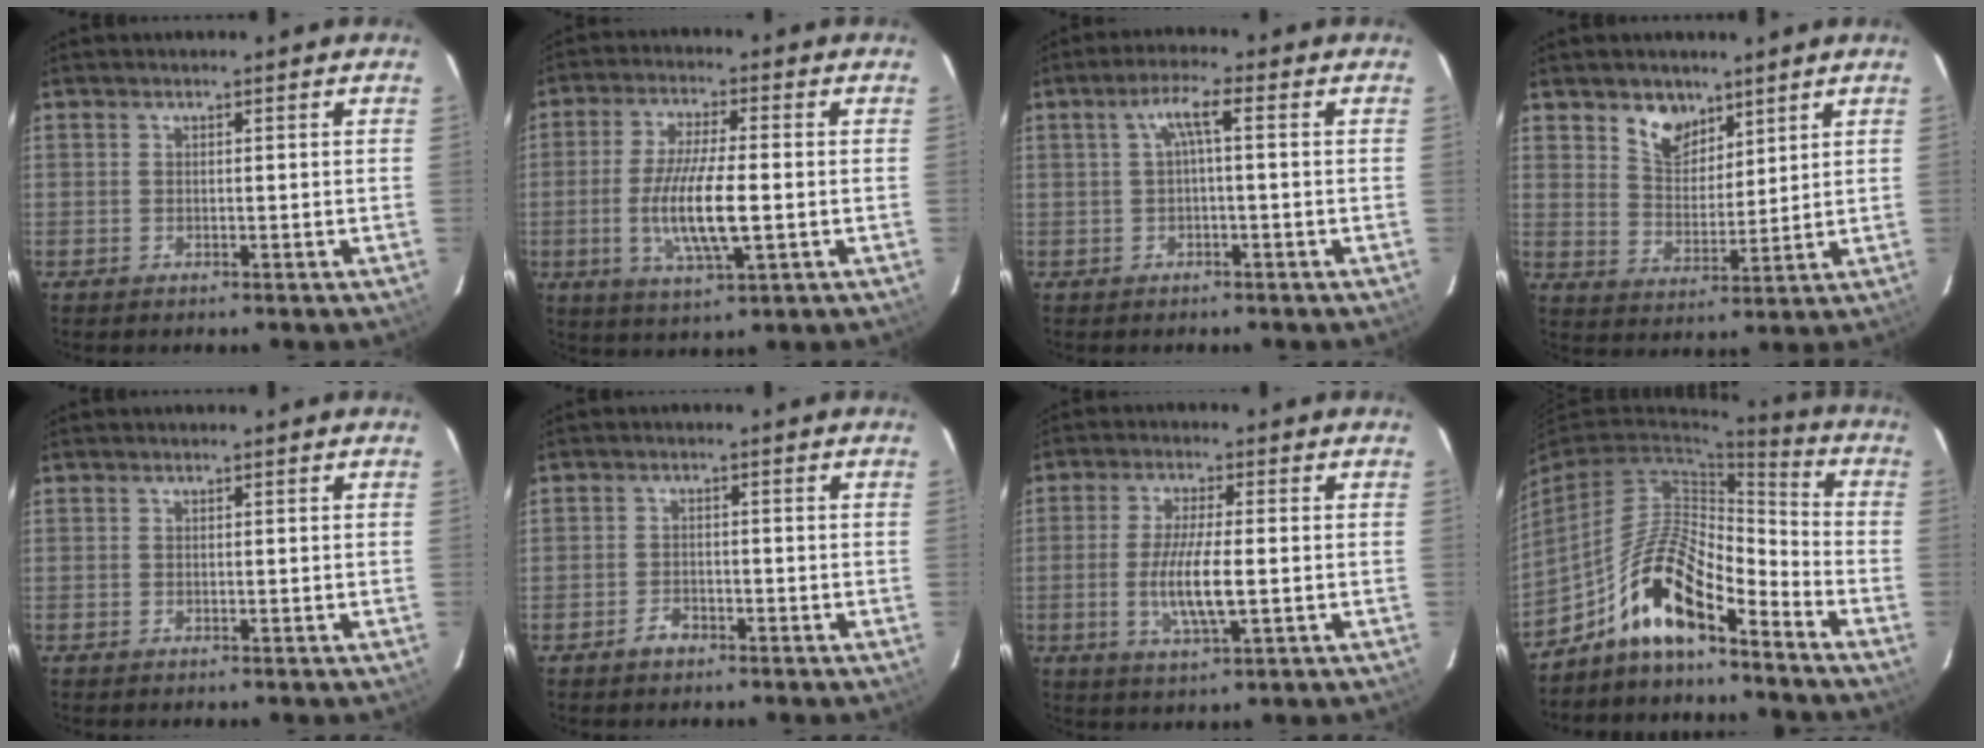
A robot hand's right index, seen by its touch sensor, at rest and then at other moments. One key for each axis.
{"total": 11.0, "fx": -1.8, "fy": 2.2, "fz": 10.7, "tx": -0.207, "ty": -0.010, "tz": -0.035}
{"total": 4.2, "fx": -0.2, "fy": 0.6, "fz": 4.2, "tx": -0.084, "ty": 0.012, "tz": 0.000}
{"total": 7.2, "fx": 5.0, "fy": 4.5, "fz": 2.8, "tx": -0.041, "ty": 0.005, "tz": 0.095}
{"total": 0.0}
{"total": 2.7, "fx": -1.9, "fy": 1.8, "fz": 0.6, "tx": -0.011, "ty": 0.007, "tz": -0.031}
{"total": 8.2, "fx": -1.3, "fy": 1.5, "fz": 8.0, "tx": -0.155, "ty": -0.009, "tz": -0.024}
{"total": 12.8, "fx": -9.4, "fy": 3.5, "fz": 8.0, "tx": -0.158, "ty": 0.012, "tz": -0.178}